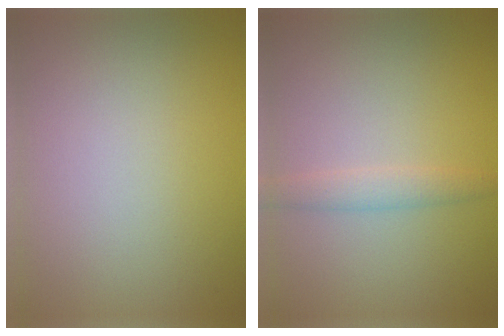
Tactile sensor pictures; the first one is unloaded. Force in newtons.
{"total": 1.6, "press": 1.6, "slide": 0.0}